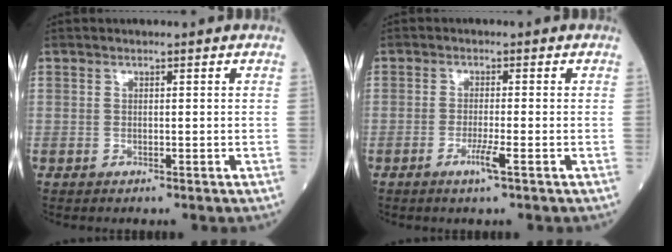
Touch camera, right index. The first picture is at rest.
{"total": 2.8, "force": [-1.4, -0.3, 2.4], "torque": [-0.049, -0.006, -0.028]}